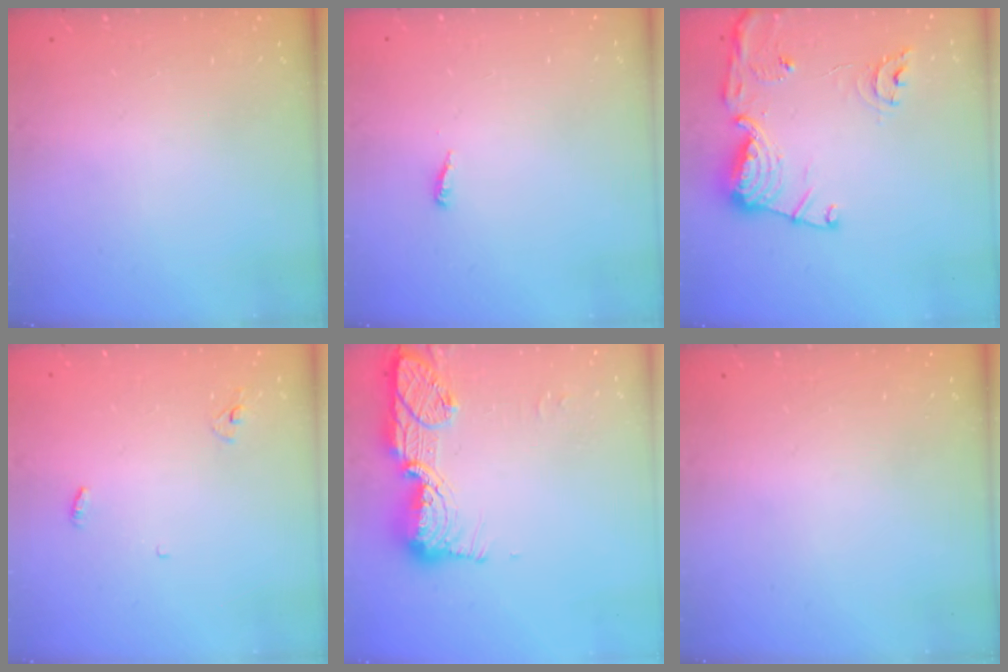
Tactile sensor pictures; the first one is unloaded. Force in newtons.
{"total": 3.2, "press": 3.2, "slide": 0.2}
{"total": 15.1, "press": 15.0, "slide": 1.6}
{"total": 3.3, "press": 3.2, "slide": 0.3}
{"total": 15.1, "press": 15.0, "slide": 1.0}
{"total": 0.0}